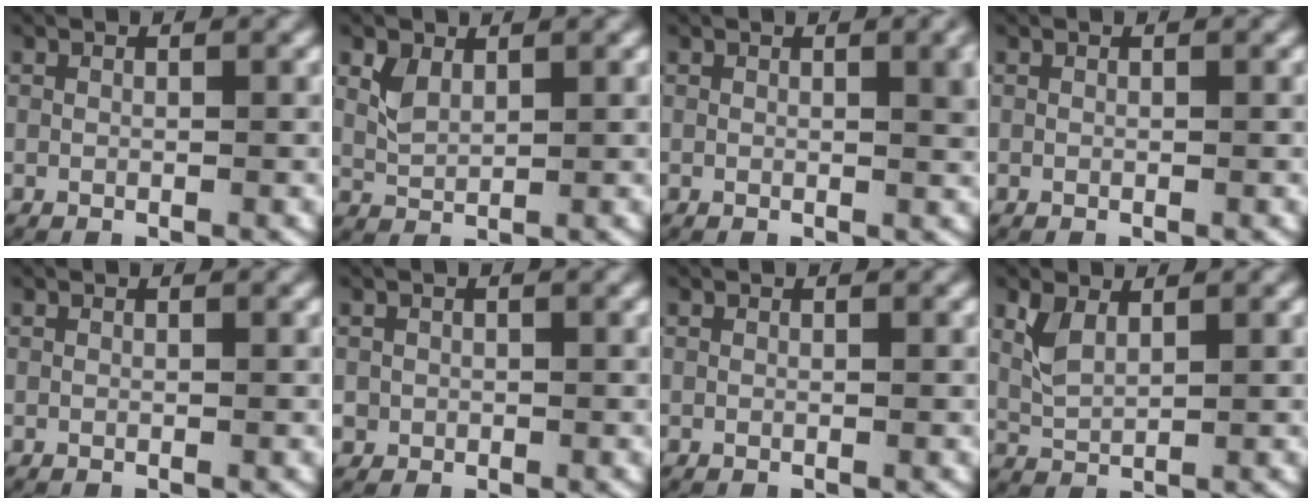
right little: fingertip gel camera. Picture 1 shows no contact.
{"total": 1.9, "force": [0.9, 1.2, 1.2], "torque": [-0.032, -0.005, 0.024]}
{"total": 2.3, "force": [0.7, 0.6, 2.1], "torque": [-0.015, 0.001, 0.012]}
{"total": 0.0}
{"total": 0.0}
{"total": 1.9, "force": [-0.3, 1.8, 0.3], "torque": [-0.021, -0.011, 0.000]}
{"total": 0.0}
{"total": 2.5, "force": [1.2, 1.5, 1.7], "torque": [-0.047, -0.004, 0.029]}